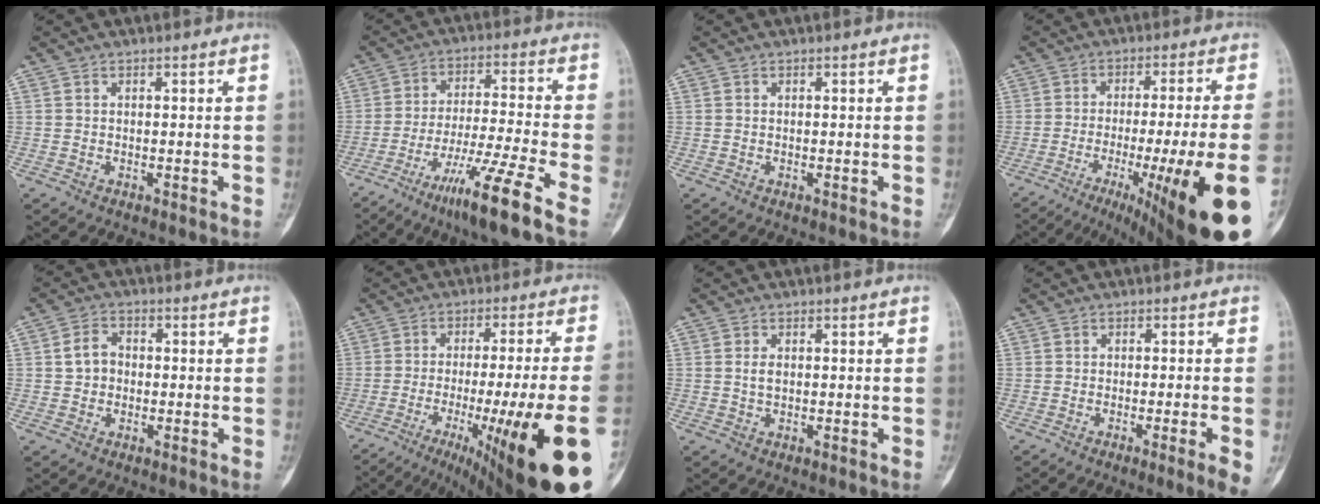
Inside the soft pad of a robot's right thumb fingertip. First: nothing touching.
{"total": 14.3, "force": [-8.3, -0.1, 11.6], "torque": [-0.228, 0.024, -0.146]}
{"total": 0.0}
{"total": 24.7, "force": [-10.1, 3.0, 22.3], "torque": [-0.262, 0.008, -0.143]}
{"total": 4.4, "force": [-0.1, 3.6, 2.4], "torque": [-0.034, 0.017, -0.006]}
{"total": 27.1, "force": [-10.3, 3.8, 24.7], "torque": [-0.300, 0.009, -0.145]}
{"total": 1.7, "force": [0.1, 1.1, 1.3], "torque": [-0.026, 0.001, 0.002]}
{"total": 4.7, "force": [-1.8, -0.3, 4.3], "torque": [-0.071, -0.007, -0.029]}